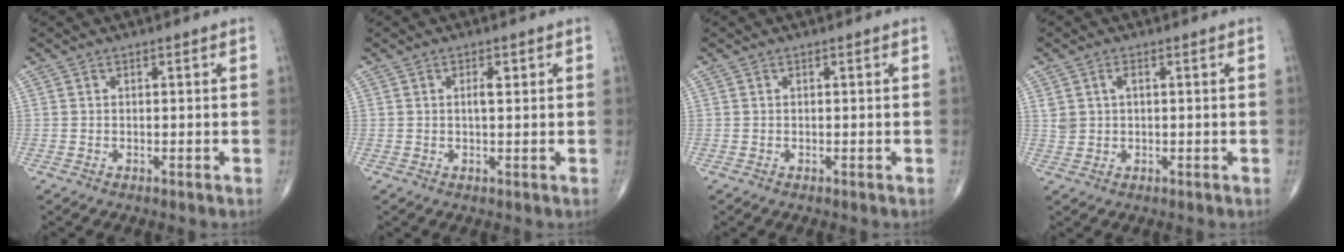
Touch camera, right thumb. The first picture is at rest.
{"total": 2.1, "force": [0.6, 0.7, 1.9], "torque": [-0.030, -0.001, 0.010]}
{"total": 0.0}
{"total": 2.8, "force": [0.9, 1.7, 2.0], "torque": [-0.042, 0.001, 0.021]}